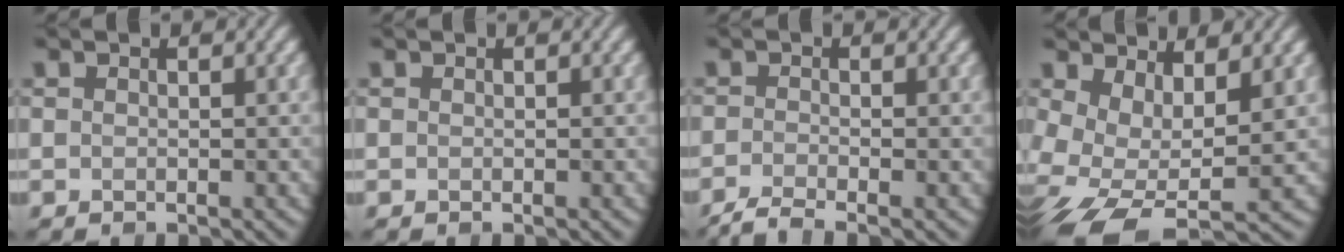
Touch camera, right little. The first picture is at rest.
{"total": 0.0}
{"total": 2.7, "force": [-2.0, 0.5, 1.8], "torque": [-0.033, -0.007, -0.051]}
{"total": 8.1, "force": [-1.6, 4.1, 6.8], "torque": [-0.148, -0.026, -0.023]}